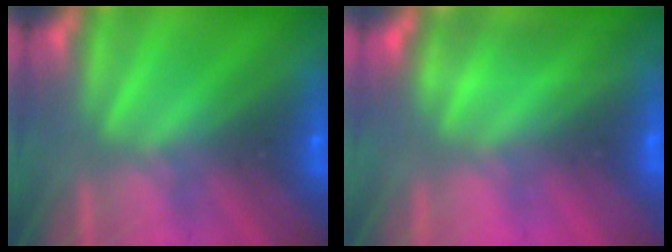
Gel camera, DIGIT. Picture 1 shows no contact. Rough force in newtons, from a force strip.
{"total": 3.7}